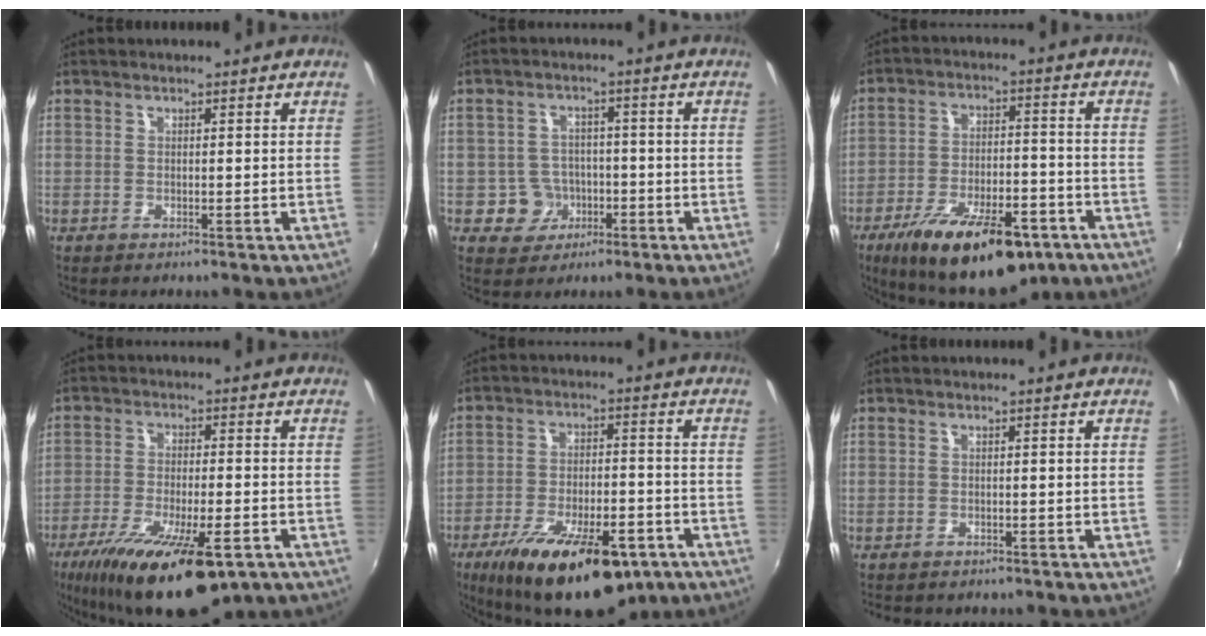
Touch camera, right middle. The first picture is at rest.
{"total": 5.9, "force": [-2.2, 5.4, 0.9], "torque": [-0.030, 0.014, -0.025]}
{"total": 20.6, "force": [-13.1, 7.9, 13.8], "torque": [-0.243, -0.029, -0.192]}
{"total": 19.8, "force": [-12.4, 6.3, 14.1], "torque": [-0.266, -0.060, -0.200]}
{"total": 21.9, "force": [-13.8, 8.6, 14.8], "torque": [-0.264, -0.035, -0.201]}
{"total": 2.8, "force": [-2.4, 1.2, 0.9], "torque": [-0.024, -0.015, -0.033]}